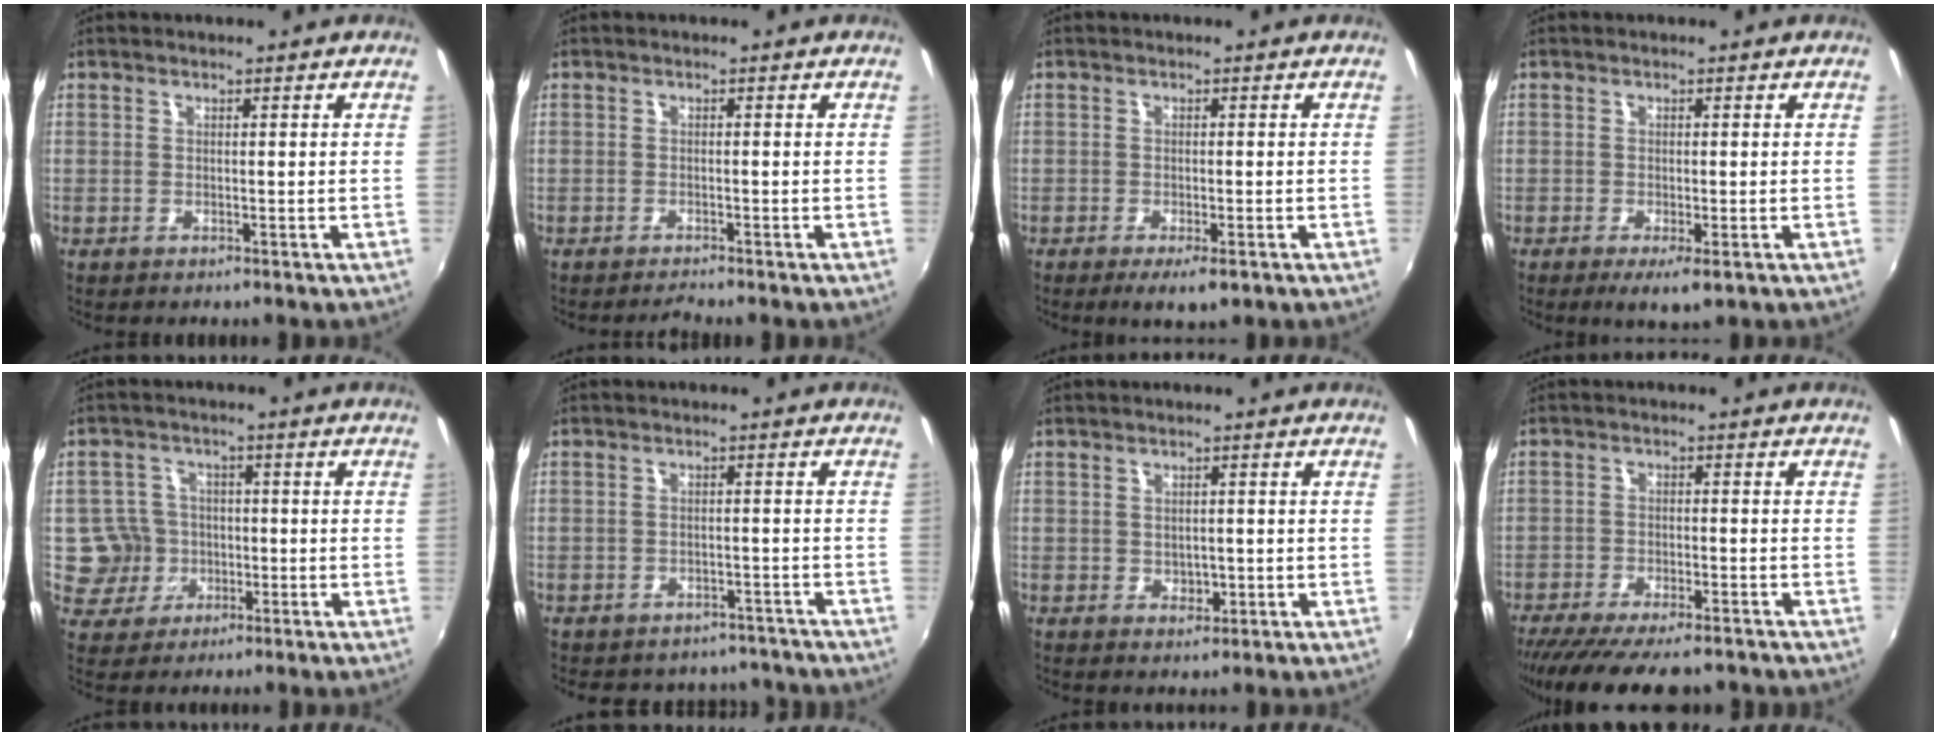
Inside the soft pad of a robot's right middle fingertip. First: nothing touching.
{"total": 1.2, "force": [-1.1, -0.2, 0.1], "torque": [-0.001, -0.007, -0.023]}
{"total": 3.6, "force": [-2.1, 1.0, 2.8], "torque": [-0.056, -0.016, -0.033]}
{"total": 3.3, "force": [-1.6, 0.6, 2.8], "torque": [-0.057, -0.015, -0.024]}
{"total": 6.7, "force": [-1.3, 6.5, 0.6], "torque": [-0.030, 0.011, -0.017]}
{"total": 9.7, "force": [-8.2, 4.5, 2.3], "torque": [-0.054, 0.004, -0.098]}
{"total": 2.3, "force": [-0.3, 1.9, 1.1], "torque": [-0.015, -0.002, -0.002]}
{"total": 14.0, "force": [-11.5, 3.4, 7.2], "torque": [-0.152, -0.044, -0.179]}